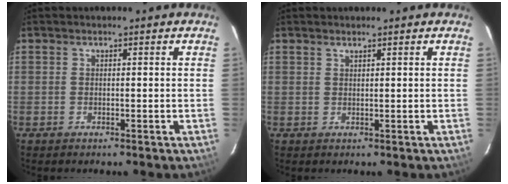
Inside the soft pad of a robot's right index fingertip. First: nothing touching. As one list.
[{"total": 0.7, "force": [0.6, 0.1, 0.2], "torque": [-0.003, 0.001, 0.012]}]